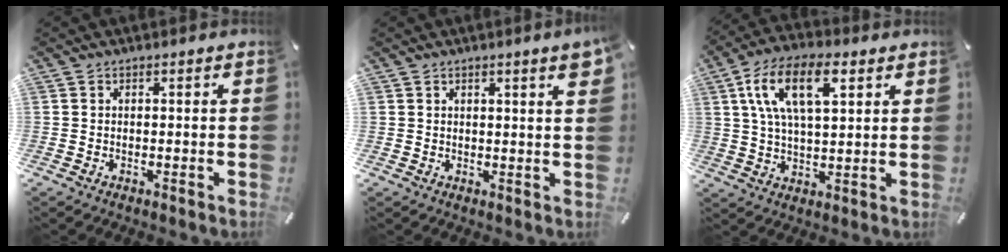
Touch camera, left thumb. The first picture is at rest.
{"total": 2.6, "force": [1.8, 0.3, 1.8], "torque": [-0.030, -0.002, 0.031]}
{"total": 14.3, "force": [5.9, 7.2, 10.9], "torque": [-0.218, 0.000, 0.098]}